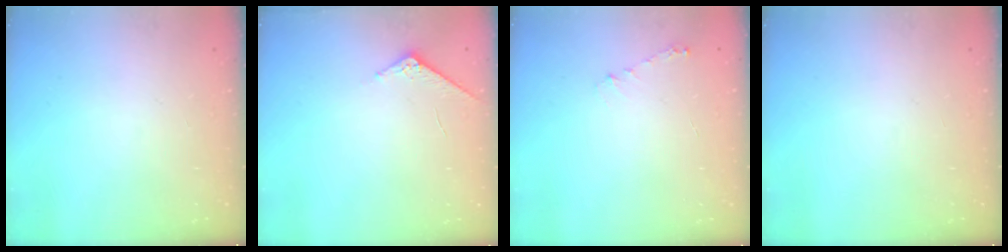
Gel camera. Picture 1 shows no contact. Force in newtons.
{"total": 3.9, "press": 3.9, "slide": 0.5}
{"total": 4.2, "press": 4.2, "slide": 0.4}
{"total": 0.0}